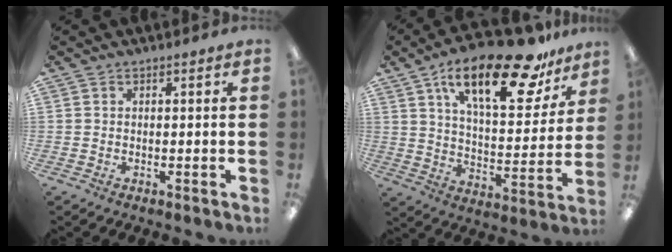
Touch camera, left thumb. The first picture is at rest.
{"total": 23.5, "force": [15.1, 8.4, 15.9], "torque": [-0.243, -0.084, 0.247]}